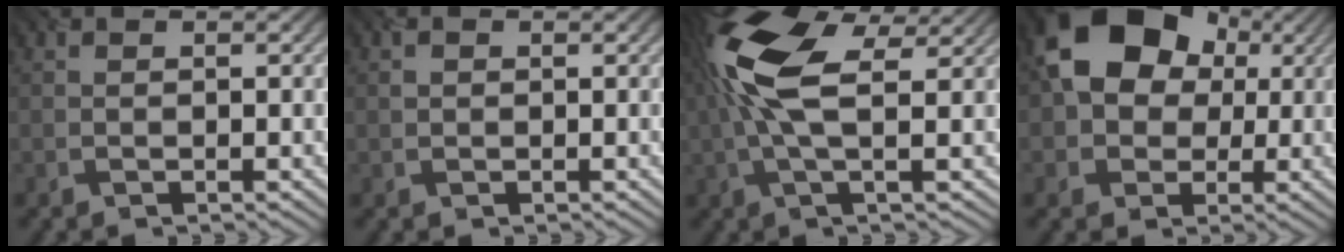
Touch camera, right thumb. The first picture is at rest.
{"total": 0.7, "force": [0.2, 0.6, -0.2], "torque": [0.002, 0.001, 0.001]}
{"total": 12.0, "force": [3.0, 4.9, 10.5], "torque": [-0.249, 0.018, 0.052]}
{"total": 13.5, "force": [3.4, 10.5, 7.8], "torque": [-0.130, 0.017, 0.046]}